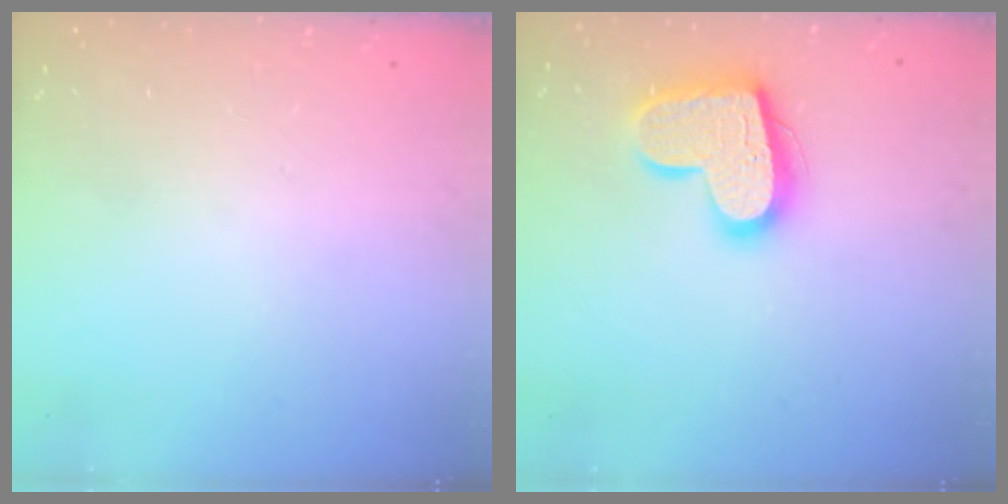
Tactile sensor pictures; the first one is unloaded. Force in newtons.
{"total": 16.7, "press": 16.7, "slide": 1.1}